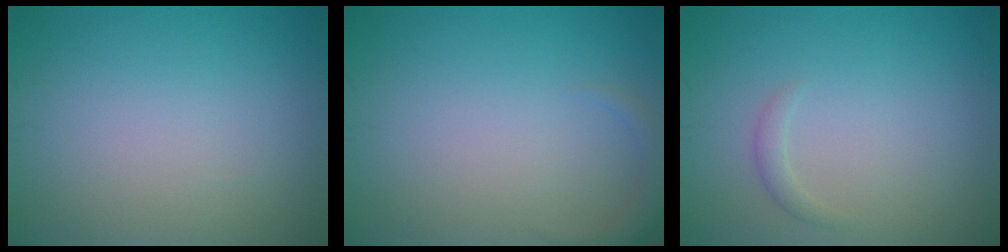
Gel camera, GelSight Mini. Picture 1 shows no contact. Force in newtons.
{"total": 1.4, "press": 1.4, "slide": 0.1}
{"total": 0.9, "press": 0.9, "slide": 0.1}